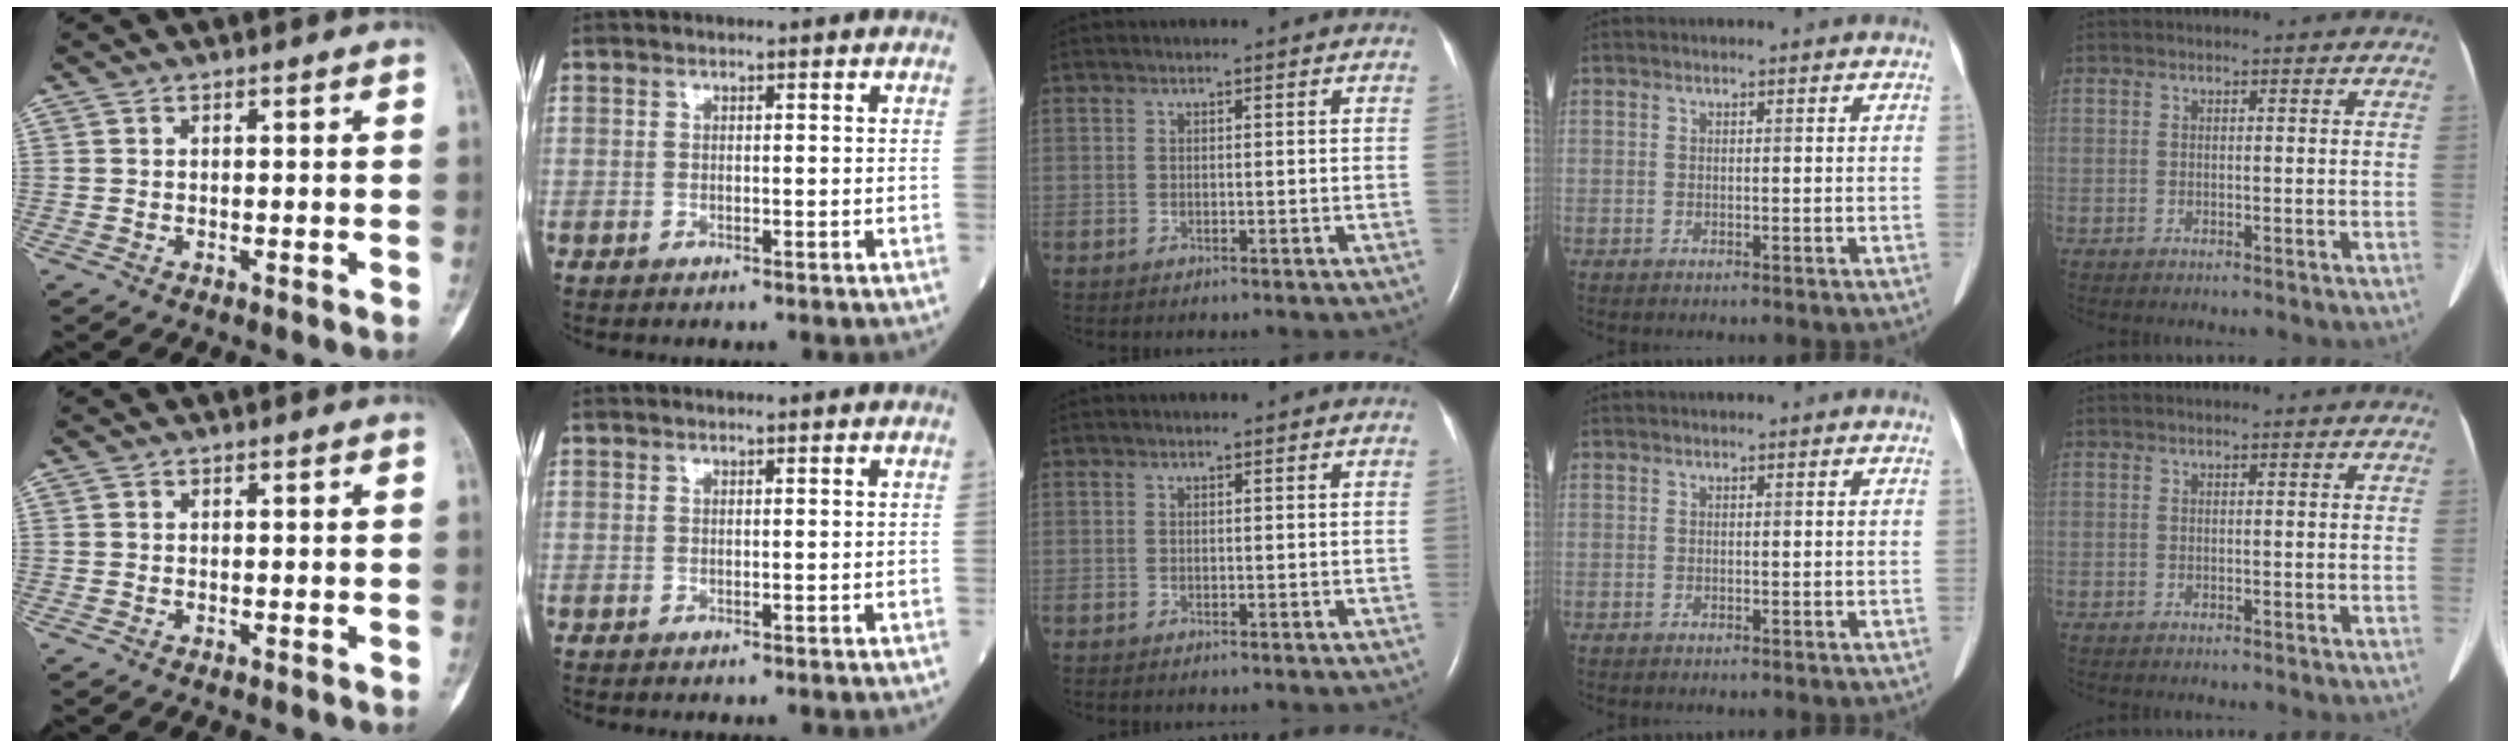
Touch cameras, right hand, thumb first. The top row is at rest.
{}